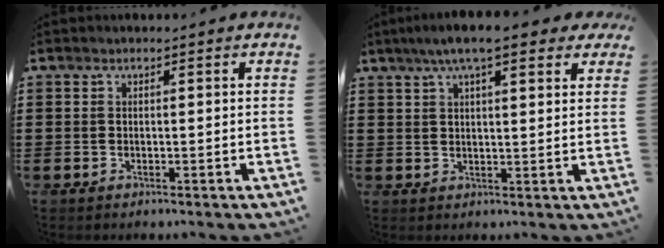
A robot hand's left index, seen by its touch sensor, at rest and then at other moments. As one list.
[{"total": 6.8, "force": [4.8, 1.2, 4.6], "torque": [-0.093, 0.003, 0.083]}]